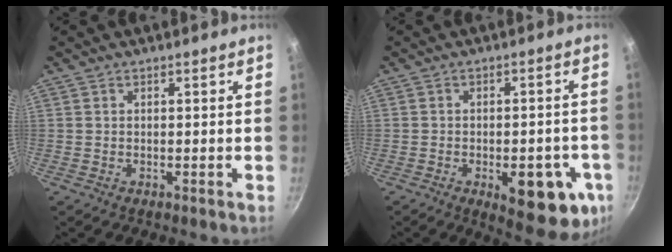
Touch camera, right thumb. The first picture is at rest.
{"total": 13.4, "force": [-5.2, 5.4, 11.0], "torque": [-0.116, 0.014, -0.057]}